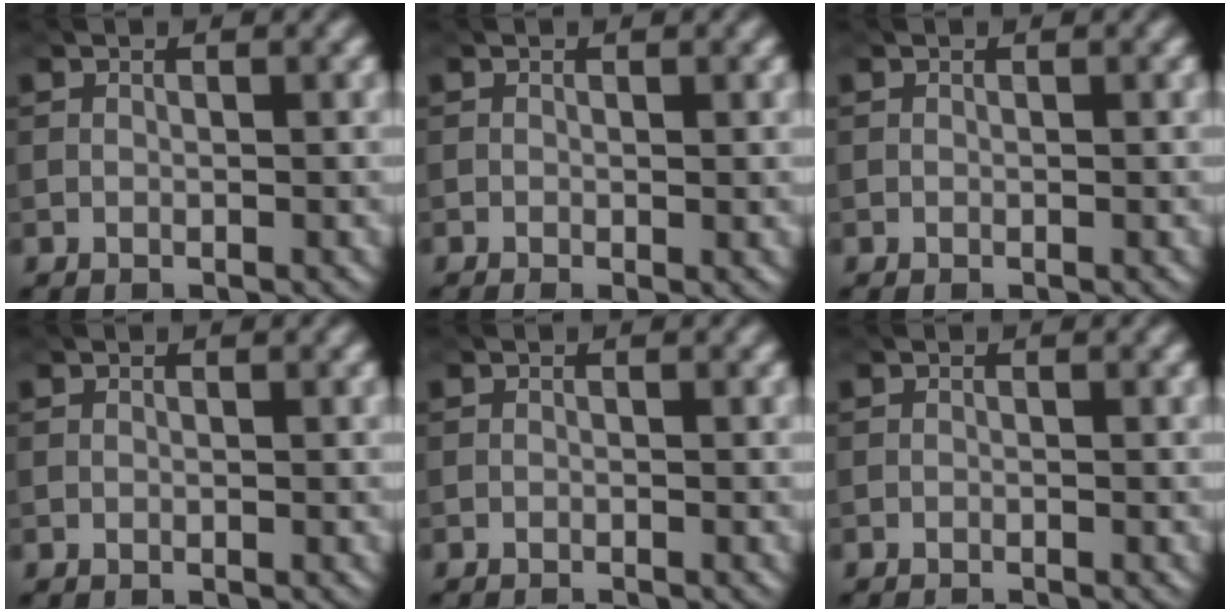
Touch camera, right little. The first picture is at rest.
{"total": 1.0, "force": [-0.2, 0.3, 0.9], "torque": [-0.022, -0.002, -0.006]}
{"total": 0.0}
{"total": 0.0}
{"total": 1.1, "force": [-1.1, -0.2, 0.3], "torque": [-0.005, -0.011, -0.020]}
{"total": 1.1, "force": [-1.0, -0.1, 0.4], "torque": [-0.006, -0.010, -0.019]}